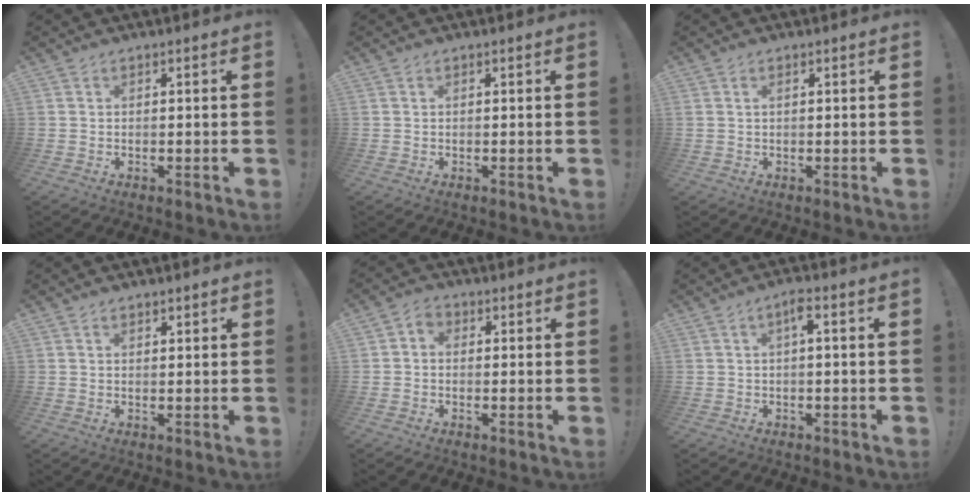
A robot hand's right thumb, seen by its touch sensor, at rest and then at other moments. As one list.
[{"total": 0.0}, {"total": 1.0, "force": [0.5, 0.3, 0.8], "torque": [-0.019, 0.003, 0.009]}, {"total": 1.0, "force": [0.9, 0.4, 0.3], "torque": [0.009, -0.007, 0.014]}, {"total": 2.7, "force": [-0.6, 2.1, 1.6], "torque": [-0.027, 0.008, -0.010]}, {"total": 3.5, "force": [0.2, 0.3, 3.5], "torque": [-0.060, 0.002, -0.003]}]